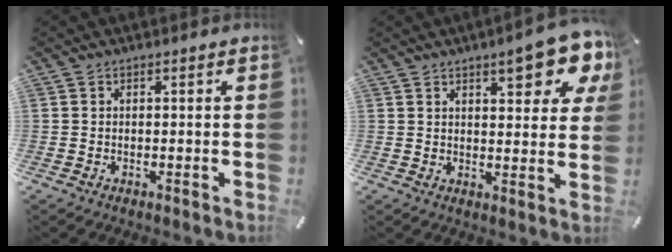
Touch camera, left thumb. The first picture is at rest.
{"total": 11.7, "force": [7.3, 4.1, 8.2], "torque": [-0.096, -0.042, 0.119]}